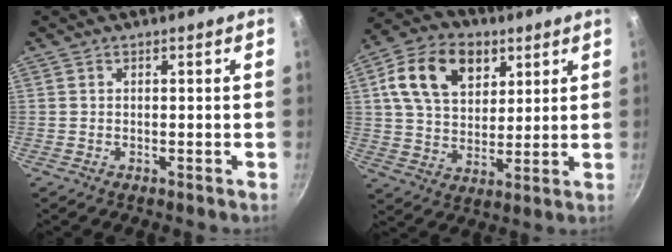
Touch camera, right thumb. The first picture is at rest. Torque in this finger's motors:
{"motor_torque": [-0.38, 0.68, 0.35, -0.09, 0.10]}